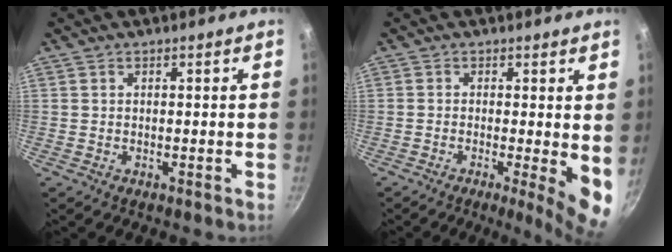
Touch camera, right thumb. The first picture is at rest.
{"total": 7.5, "force": [-0.9, 1.7, 7.2], "torque": [-0.089, -0.011, -0.009]}